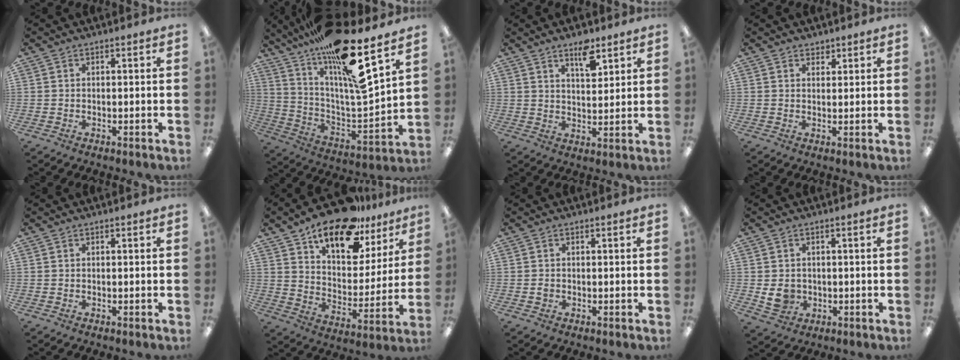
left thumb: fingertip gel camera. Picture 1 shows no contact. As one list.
[{"total": 22.1, "force": [16.0, 3.0, 15.0], "torque": [-0.252, -0.103, 0.253]}, {"total": 7.2, "force": [4.9, 2.9, 4.3], "torque": [-0.057, -0.028, 0.081]}, {"total": 1.8, "force": [1.5, 0.9, 0.1], "torque": [0.006, -0.006, 0.028]}, {"total": 0.0}, {"total": 17.7, "force": [13.7, 7.6, 8.5], "torque": [-0.141, -0.087, 0.238]}, {"total": 0.7, "force": [-0.1, 0.6, 0.4], "torque": [-0.007, 0.004, -0.004]}, {"total": 4.7, "force": [-0.2, 4.2, 2.1], "torque": [-0.032, -0.001, -0.001]}]